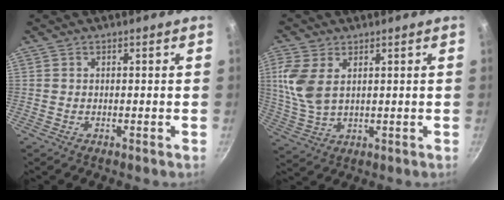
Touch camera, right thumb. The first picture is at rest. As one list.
[{"total": 8.7, "force": [2.5, 5.0, 6.6], "torque": [-0.141, -0.008, 0.057]}]